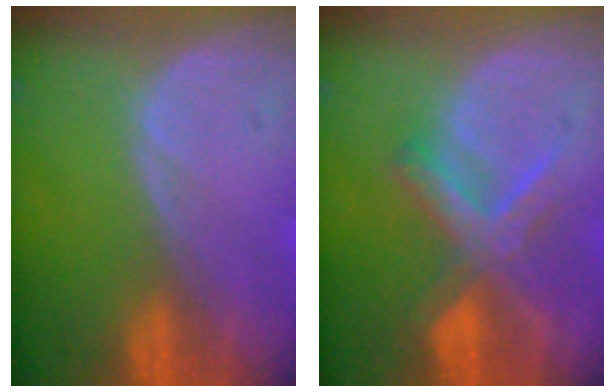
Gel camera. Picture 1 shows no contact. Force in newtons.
{"total": 6.6, "press": 6.2, "slide": 2.3}